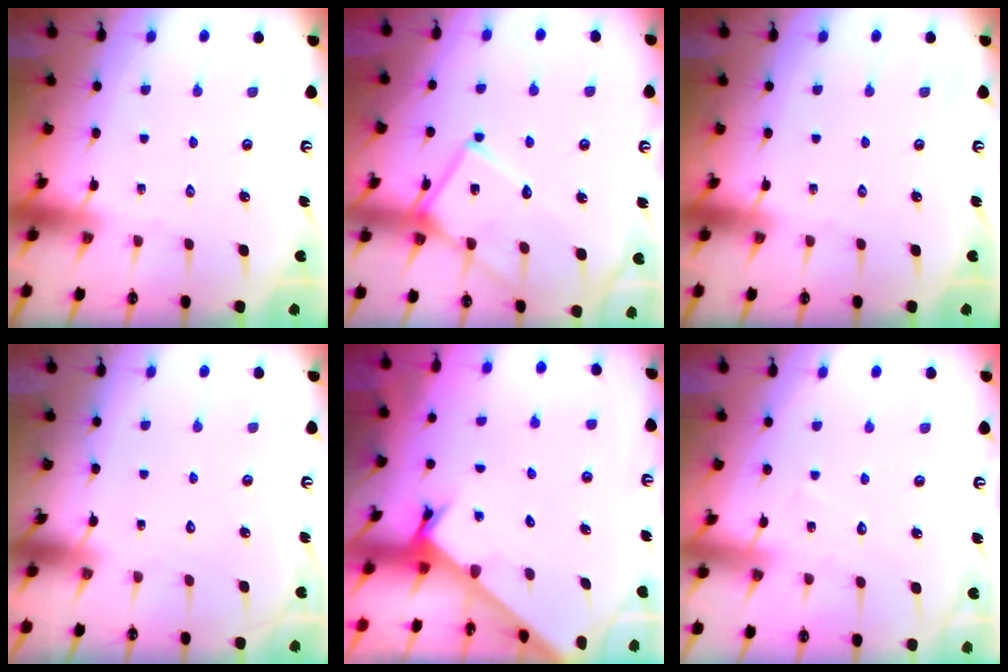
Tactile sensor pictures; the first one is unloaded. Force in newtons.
{"total": 14.7, "press": 14.6, "slide": 1.4}
{"total": 0.0}
{"total": 1.5, "press": 1.5, "slide": 0.1}
{"total": 2.1, "press": 2.1, "slide": 0.2}
{"total": 3.5, "press": 3.5, "slide": 0.4}